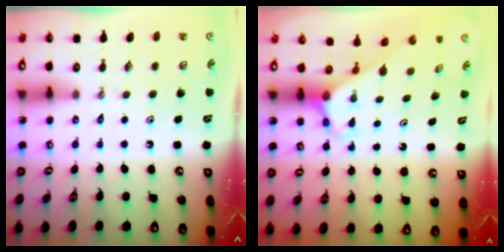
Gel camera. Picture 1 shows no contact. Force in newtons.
{"total": 2.8, "press": 2.8, "slide": 0.1}